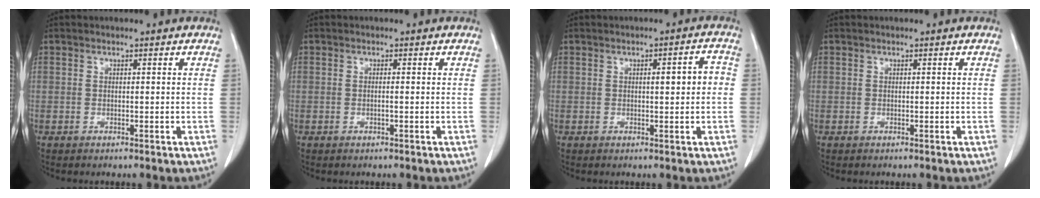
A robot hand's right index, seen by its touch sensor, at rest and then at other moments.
{"total": 0.5, "force": [-0.1, -0.1, 0.5], "torque": [-0.010, 0.001, -0.001]}
{"total": 3.6, "force": [0.1, 0.8, 3.5], "torque": [-0.050, 0.010, 0.001]}
{"total": 0.0}